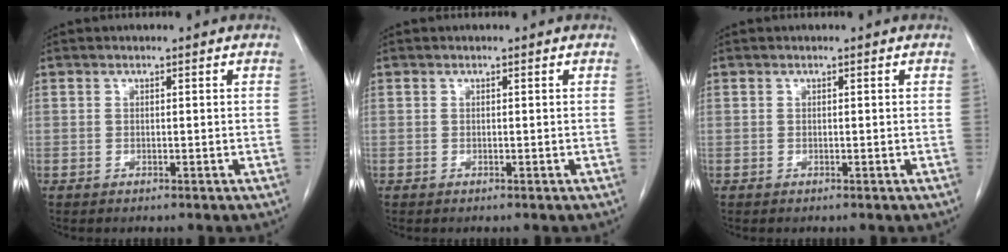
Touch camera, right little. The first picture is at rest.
{"total": 0.0}
{"total": 0.0}